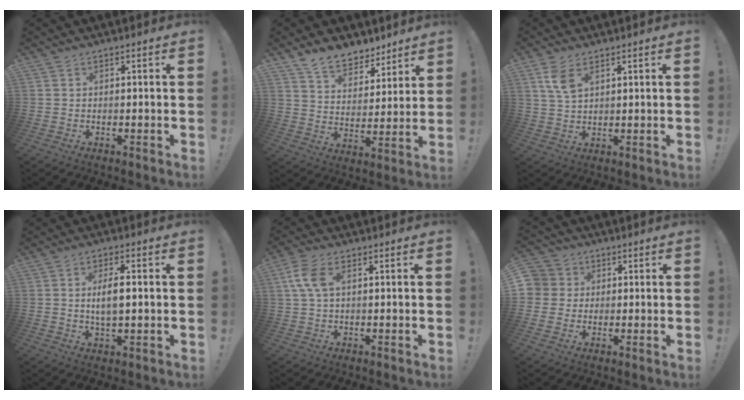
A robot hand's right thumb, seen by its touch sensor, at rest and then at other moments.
{"total": 10.9, "force": [8.9, 5.4, 3.1], "torque": [-0.057, -0.065, 0.172]}
{"total": 5.9, "force": [3.2, 2.7, 4.1], "torque": [-0.077, -0.010, 0.060]}
{"total": 6.0, "force": [0.7, 2.1, 5.6], "torque": [-0.089, -0.007, 0.007]}
{"total": 7.5, "force": [2.0, 4.1, 5.9], "torque": [-0.130, 0.004, 0.037]}
{"total": 5.7, "force": [0.8, 5.6, 1.1], "torque": [-0.030, 0.005, 0.017]}